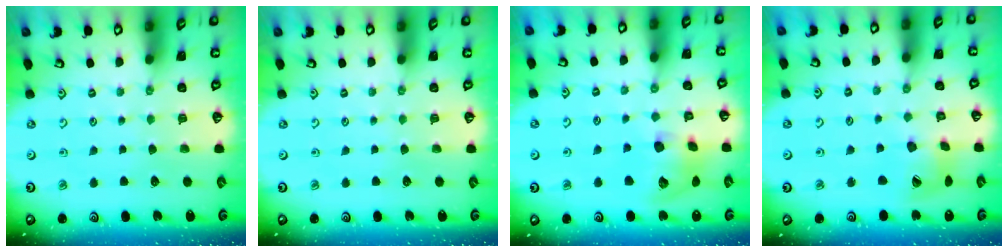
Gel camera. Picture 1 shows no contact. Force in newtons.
{"total": 0.0}
{"total": 12.8, "press": 12.7, "slide": 1.9}
{"total": 13.0, "press": 12.9, "slide": 1.7}